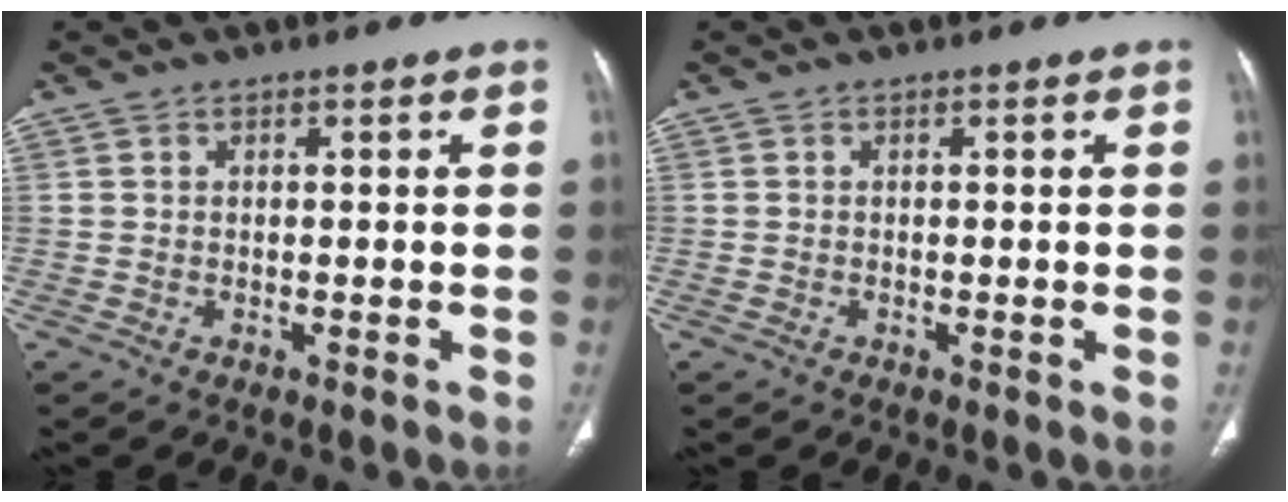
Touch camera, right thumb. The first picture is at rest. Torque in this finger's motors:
{"motor_torque": [2.12, 2.07, -0.14, -0.07, 0.09]}